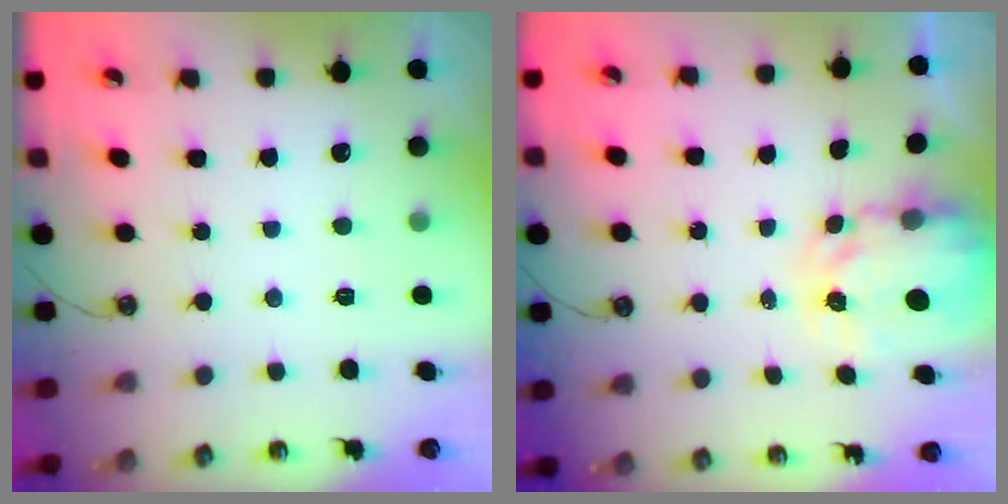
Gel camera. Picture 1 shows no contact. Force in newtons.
{"total": 4.2, "press": 4.2, "slide": 0.3}